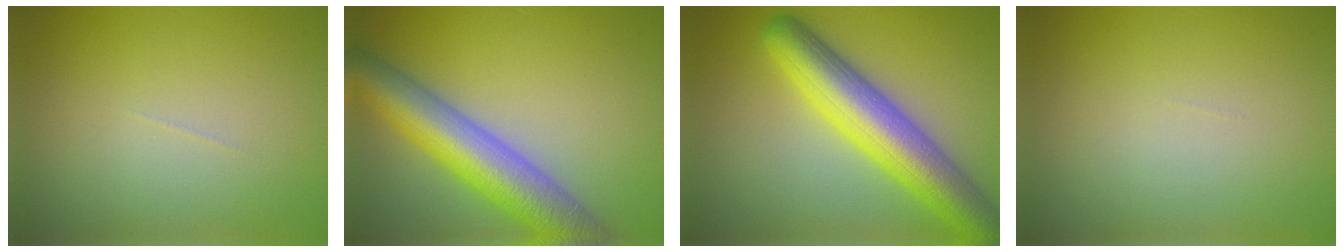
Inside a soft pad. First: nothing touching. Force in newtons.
{"total": 9.2, "press": 9.2, "slide": 0.4}
{"total": 8.6, "press": 8.5, "slide": 0.5}
{"total": 0.0}